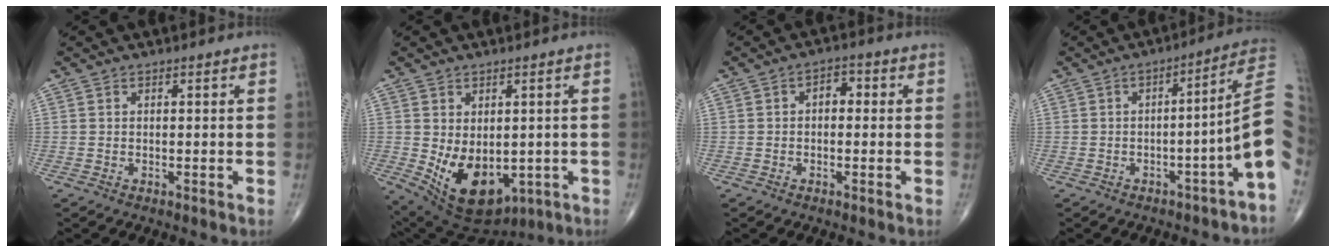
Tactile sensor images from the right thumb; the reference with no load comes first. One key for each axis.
{"total": 13.1, "fx": -2.3, "fy": 8.3, "fz": 9.9, "tx": -0.147, "ty": -0.012, "tz": -0.003}
{"total": 3.2, "fx": 0.1, "fy": 2.1, "fz": 2.5, "tx": -0.019, "ty": 0.012, "tz": -0.006}
{"total": 8.6, "fx": -2.5, "fy": -1.2, "fz": 8.1, "tx": -0.106, "ty": 0.039, "tz": -0.042}